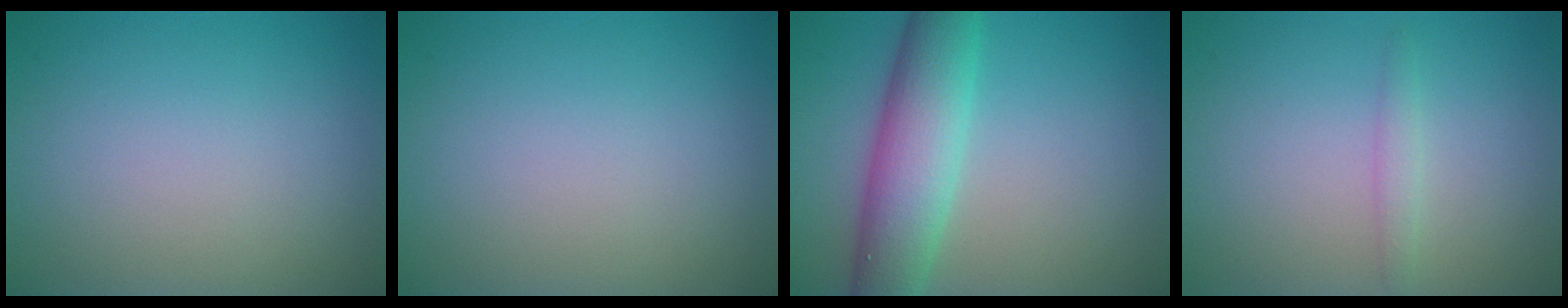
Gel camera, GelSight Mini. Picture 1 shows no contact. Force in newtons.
{"total": 0.0}
{"total": 6.9, "press": 6.9, "slide": 0.1}
{"total": 1.1, "press": 1.1, "slide": 0.0}